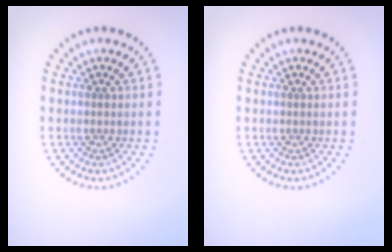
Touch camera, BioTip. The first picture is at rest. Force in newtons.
{"total": 0.0}